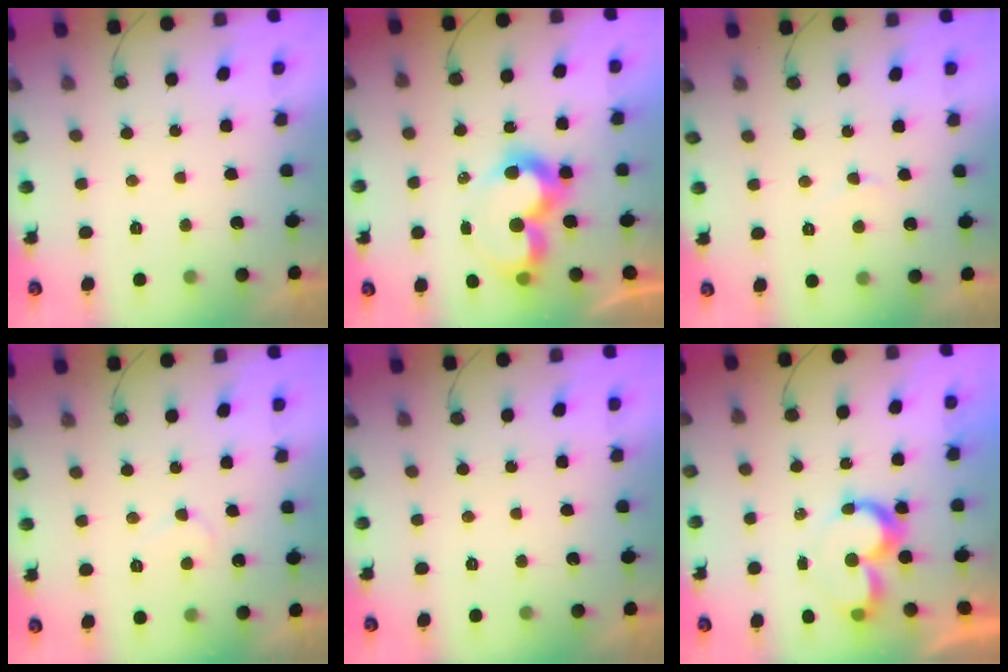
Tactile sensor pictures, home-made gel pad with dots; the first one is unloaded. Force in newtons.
{"total": 11.2, "press": 11.1, "slide": 1.0}
{"total": 2.5, "press": 2.4, "slide": 0.3}
{"total": 5.5, "press": 5.5, "slide": 0.3}
{"total": 0.0}
{"total": 8.4, "press": 8.3, "slide": 0.6}